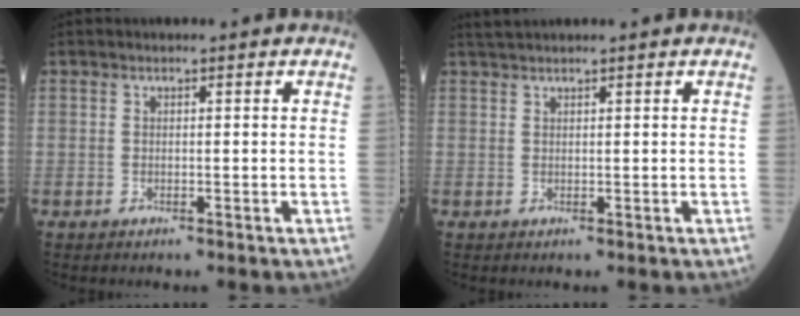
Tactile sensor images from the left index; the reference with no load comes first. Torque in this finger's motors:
{"motor_torque": [0.31, -0.32, -0.01, -0.01]}